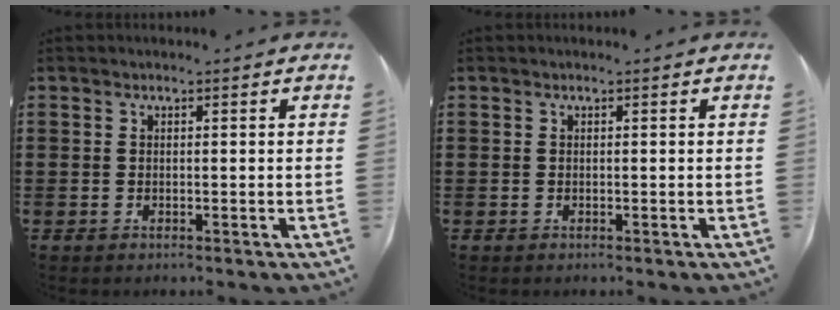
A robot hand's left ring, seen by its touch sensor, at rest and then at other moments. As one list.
[{"total": 0.0}]